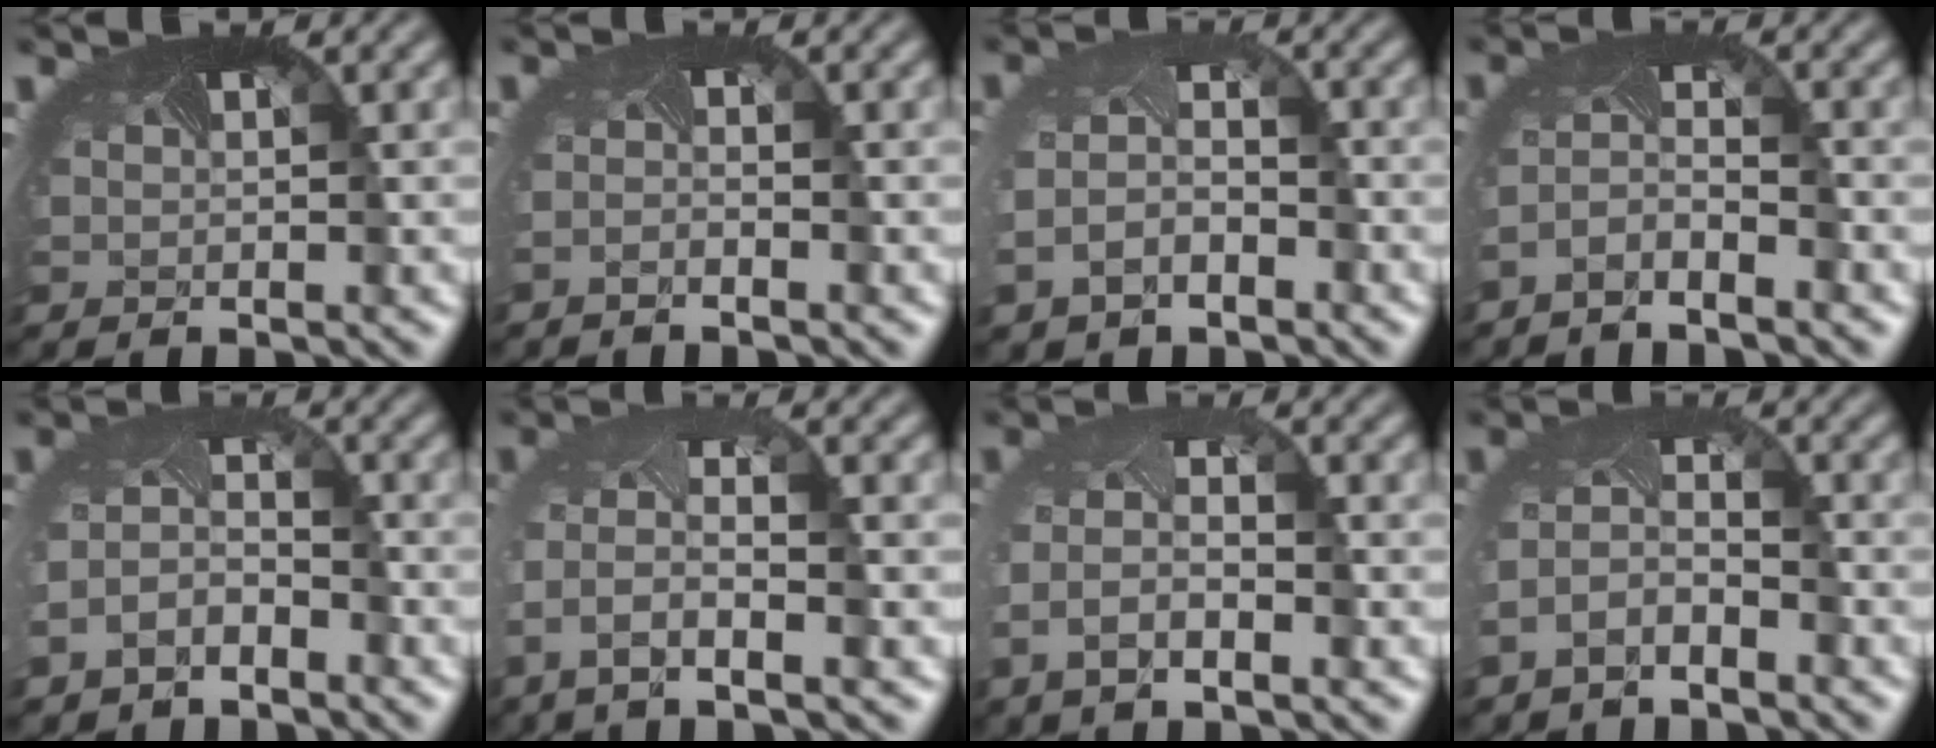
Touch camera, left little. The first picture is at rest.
{"total": 1.2, "force": [-1.1, -0.3, 0.1], "torque": [-0.004, -0.009, -0.022]}
{"total": 3.6, "force": [-1.8, 2.2, 2.2], "torque": [-0.054, -0.012, -0.035]}
{"total": 2.4, "force": [-2.2, 0.0, 1.0], "torque": [-0.029, -0.003, -0.048]}
{"total": 3.1, "force": [-2.2, 1.8, 1.3], "torque": [-0.034, -0.007, -0.048]}
{"total": 5.9, "force": [-2.8, 2.1, 4.7], "torque": [-0.115, -0.014, -0.050]}
{"total": 4.3, "force": [-1.6, 1.9, 3.6], "torque": [-0.080, -0.006, -0.031]}
{"total": 3.1, "force": [-2.3, 1.3, 1.5], "torque": [-0.039, -0.006, -0.050]}